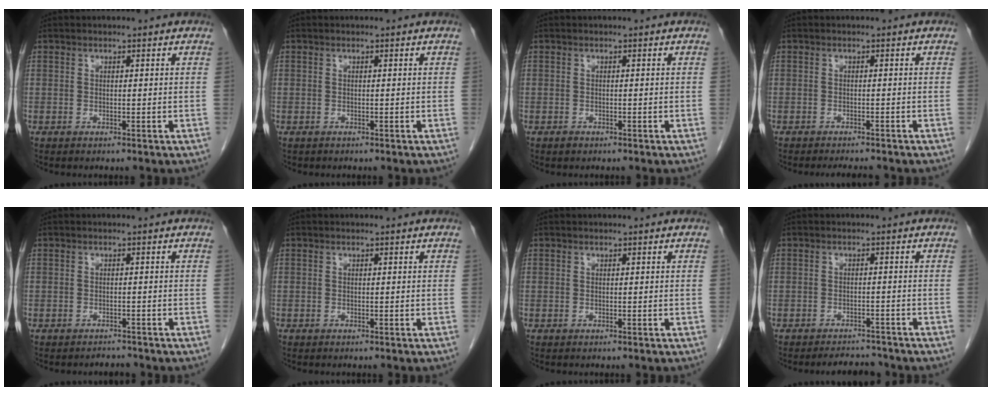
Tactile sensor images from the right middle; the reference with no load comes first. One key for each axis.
{"total": 0.0}
{"total": 0.6, "fx": -0.5, "fy": 0.4, "fz": 0.2, "tx": -0.004, "ty": 0.001, "tz": -0.006}
{"total": 3.5, "fx": -3.2, "fy": 0.5, "fz": 1.3, "tx": -0.016, "ty": -0.007, "tz": -0.043}
{"total": 1.2, "fx": -1.1, "fy": 0.2, "fz": -0.3, "tx": -0.001, "ty": -0.006, "tz": -0.016}
{"total": 0.0}
{"total": 0.0}
{"total": 3.4, "fx": -3.3, "fy": 0.8, "fz": 0.2, "tx": -0.003, "ty": -0.007, "tz": -0.049}